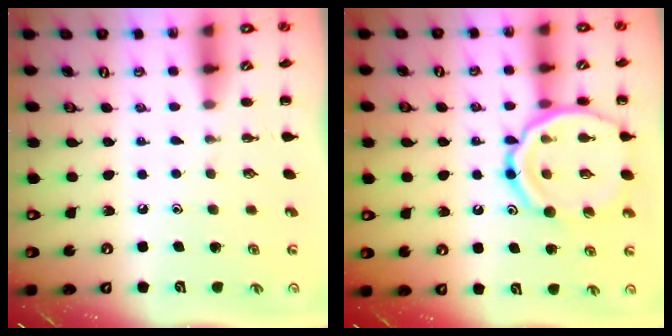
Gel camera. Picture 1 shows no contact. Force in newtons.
{"total": 17.6, "press": 17.5, "slide": 2.2}